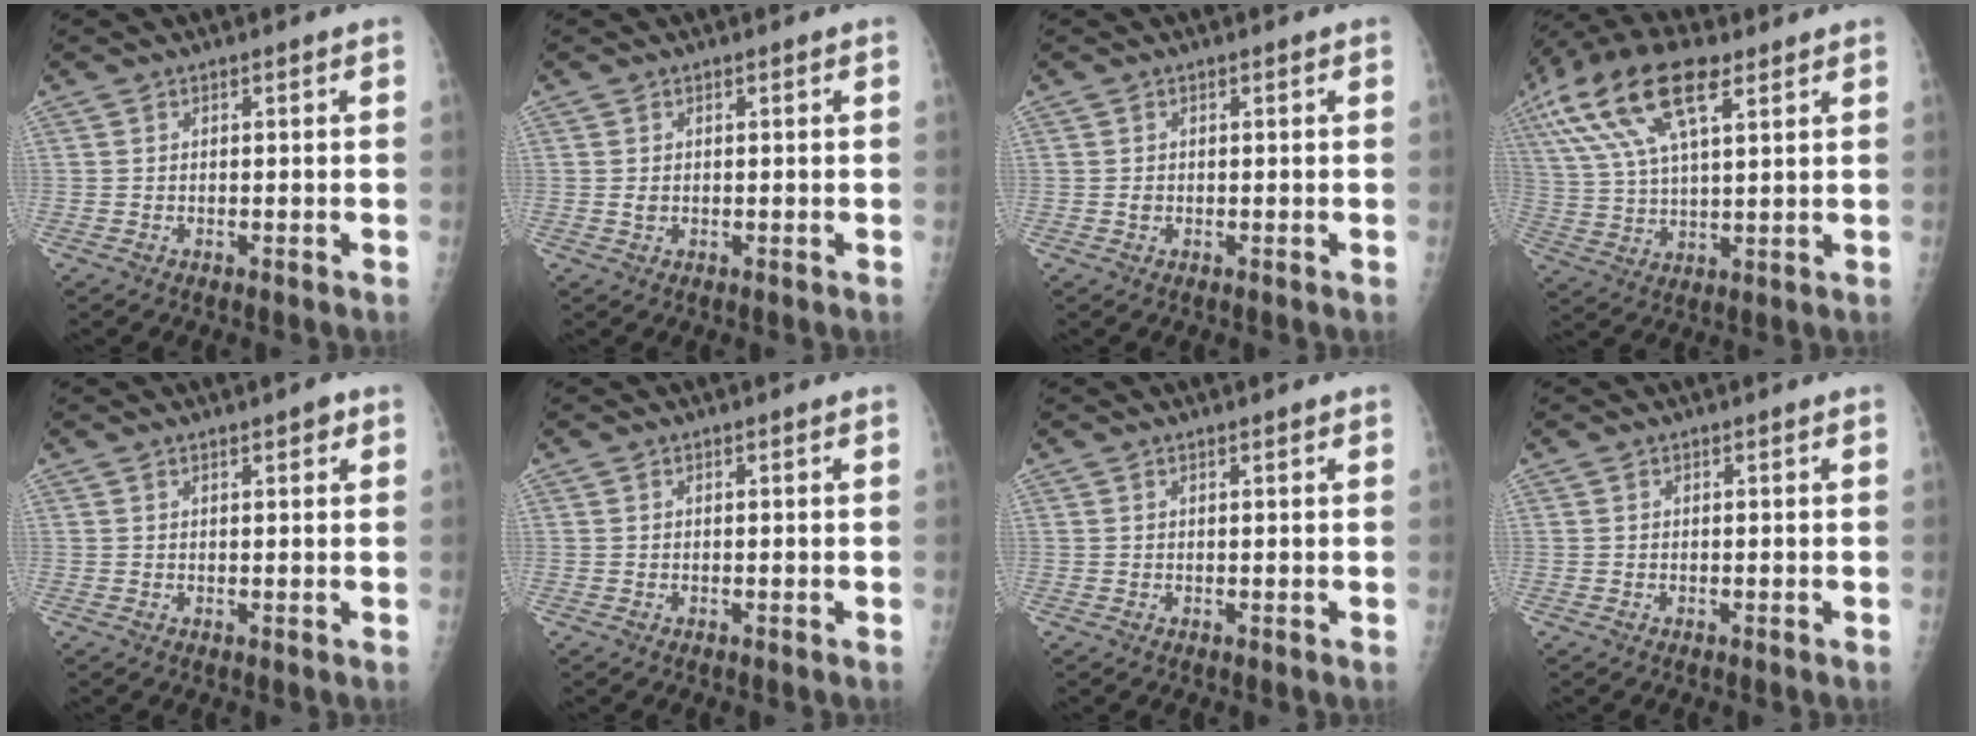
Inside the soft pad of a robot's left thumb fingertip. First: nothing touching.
{"total": 1.0, "force": [0.1, 0.8, 0.6], "torque": [-0.008, 0.000, 0.005]}
{"total": 0.7, "force": [0.0, 0.6, 0.3], "torque": [-0.003, 0.001, 0.001]}
{"total": 18.0, "force": [9.1, 7.3, 13.8], "torque": [-0.283, 0.006, 0.170]}
{"total": 1.8, "force": [1.1, 0.6, 1.3], "torque": [-0.014, -0.003, 0.014]}
{"total": 0.0}
{"total": 0.5, "force": [0.4, 0.0, 0.3], "torque": [-0.005, -0.002, 0.008]}
{"total": 0.0}